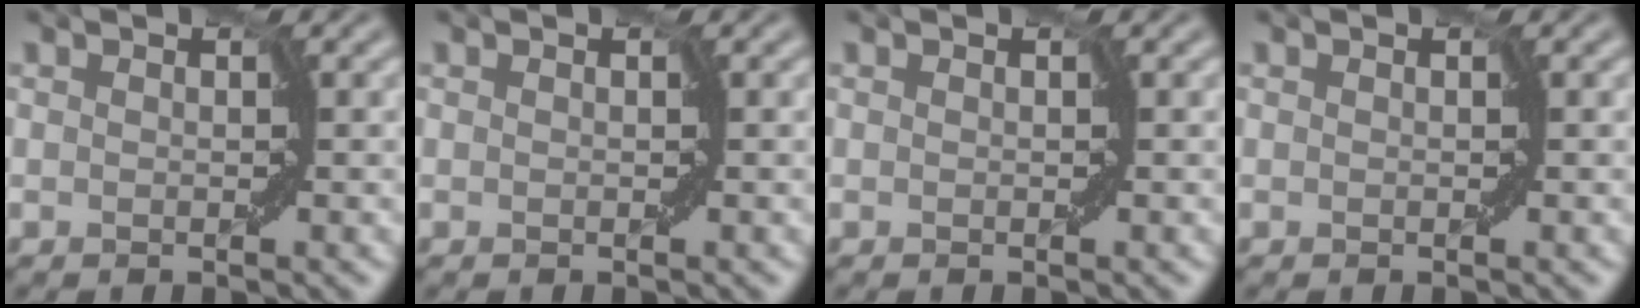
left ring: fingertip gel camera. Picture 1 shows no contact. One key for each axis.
{"total": 0.0}
{"total": 0.0}
{"total": 0.0}